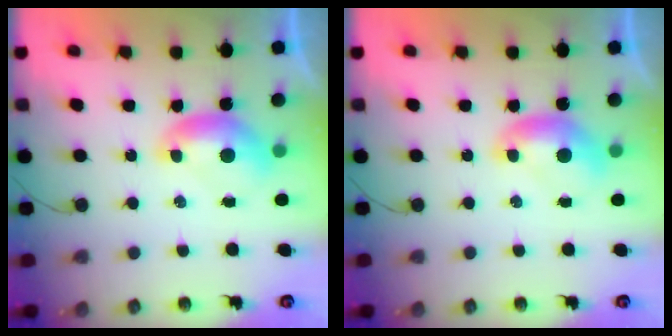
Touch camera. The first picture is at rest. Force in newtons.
{"total": 0.0}